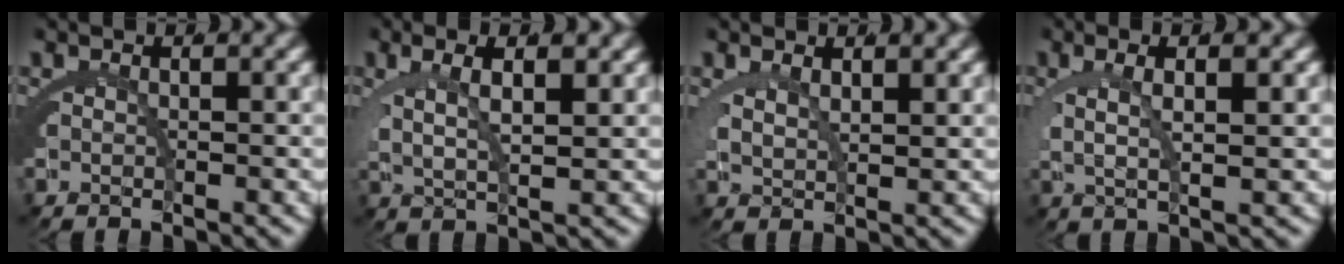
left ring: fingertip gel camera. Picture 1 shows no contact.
{"total": 4.6, "force": [0.8, 2.7, 3.6], "torque": [-0.064, 0.008, 0.010]}
{"total": 1.9, "force": [0.9, 1.4, 0.9], "torque": [-0.020, -0.003, 0.016]}
{"total": 4.3, "force": [0.5, 2.2, 3.6], "torque": [-0.064, 0.011, 0.002]}